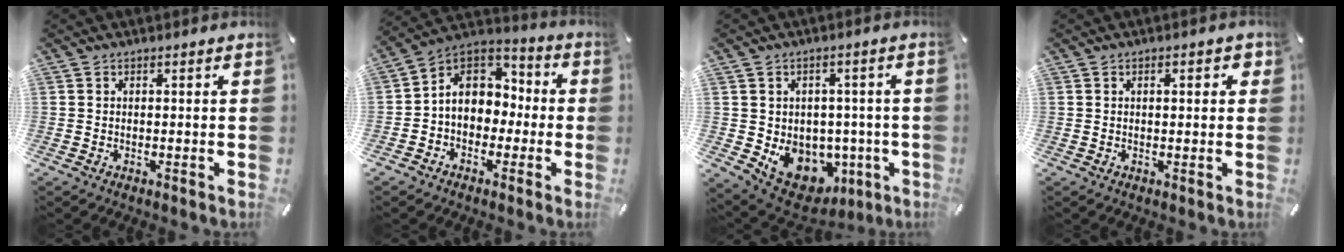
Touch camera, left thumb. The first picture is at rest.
{"total": 9.3, "force": [-0.1, 8.4, 4.0], "torque": [-0.088, 0.004, 0.002]}
{"total": 10.2, "force": [-2.3, 9.1, 3.9], "torque": [-0.041, -0.005, -0.022]}
{"total": 2.3, "force": [0.5, 1.1, 2.0], "torque": [-0.024, 0.001, 0.003]}